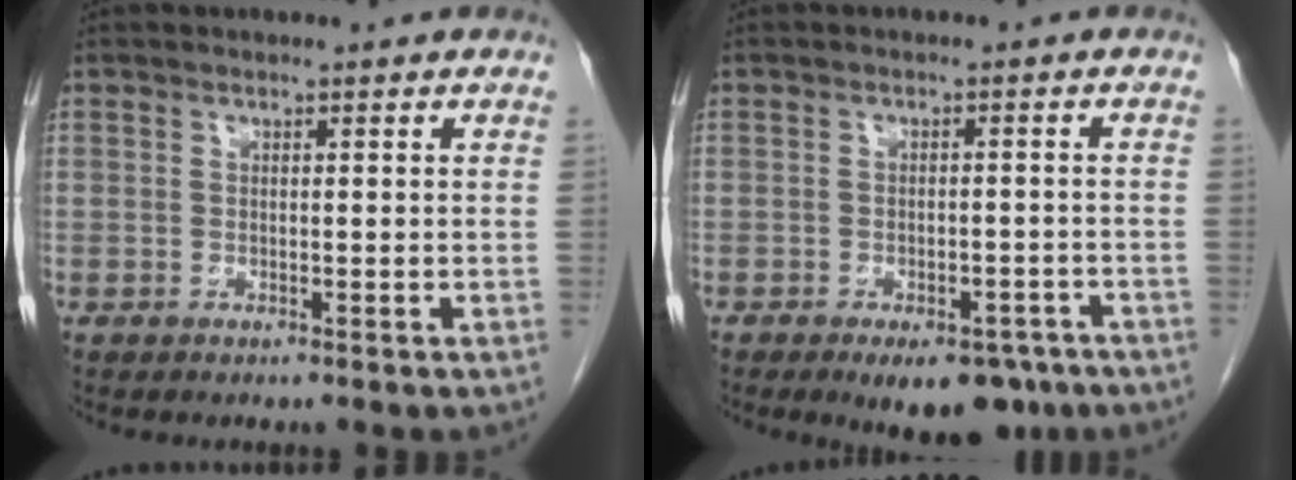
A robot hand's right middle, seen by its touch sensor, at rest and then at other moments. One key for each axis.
{"total": 7.7, "fx": -5.5, "fy": 2.8, "fz": 4.6, "tx": -0.057, "ty": -0.004, "tz": -0.078}